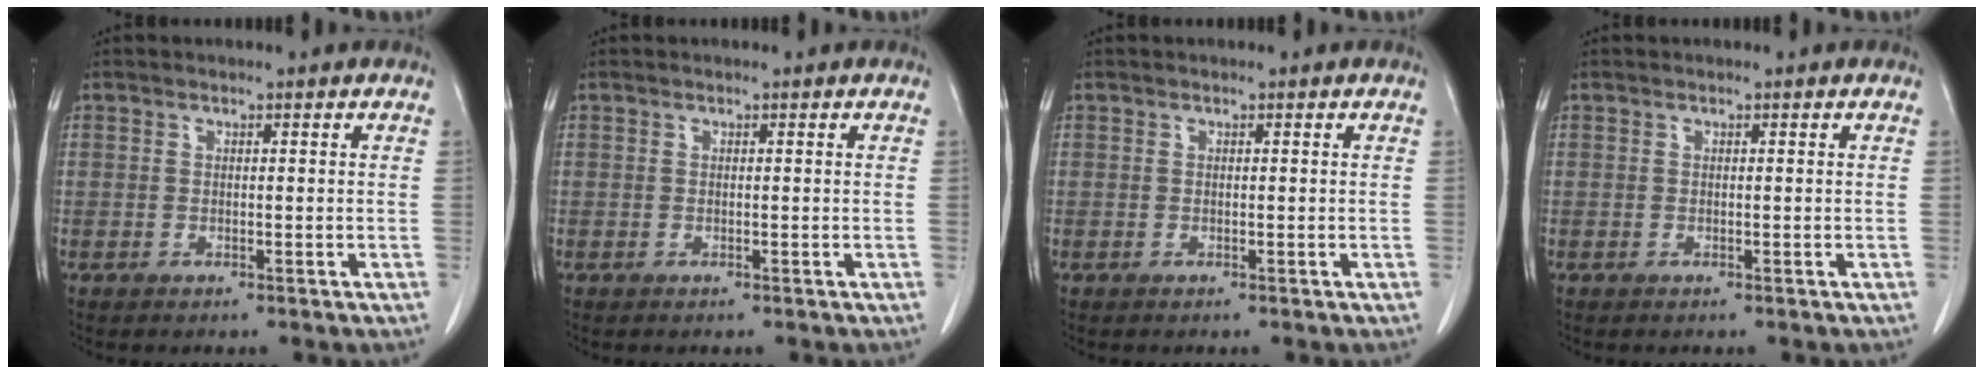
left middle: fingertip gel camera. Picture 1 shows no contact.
{"total": 0.0}
{"total": 0.0}
{"total": 0.0}